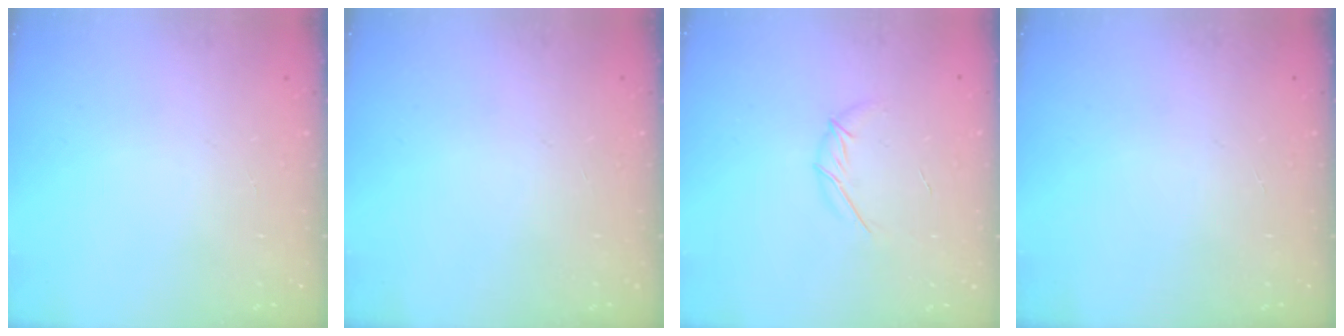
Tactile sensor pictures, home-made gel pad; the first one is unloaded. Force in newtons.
{"total": 0.0}
{"total": 5.7, "press": 5.7, "slide": 0.9}
{"total": 0.0}